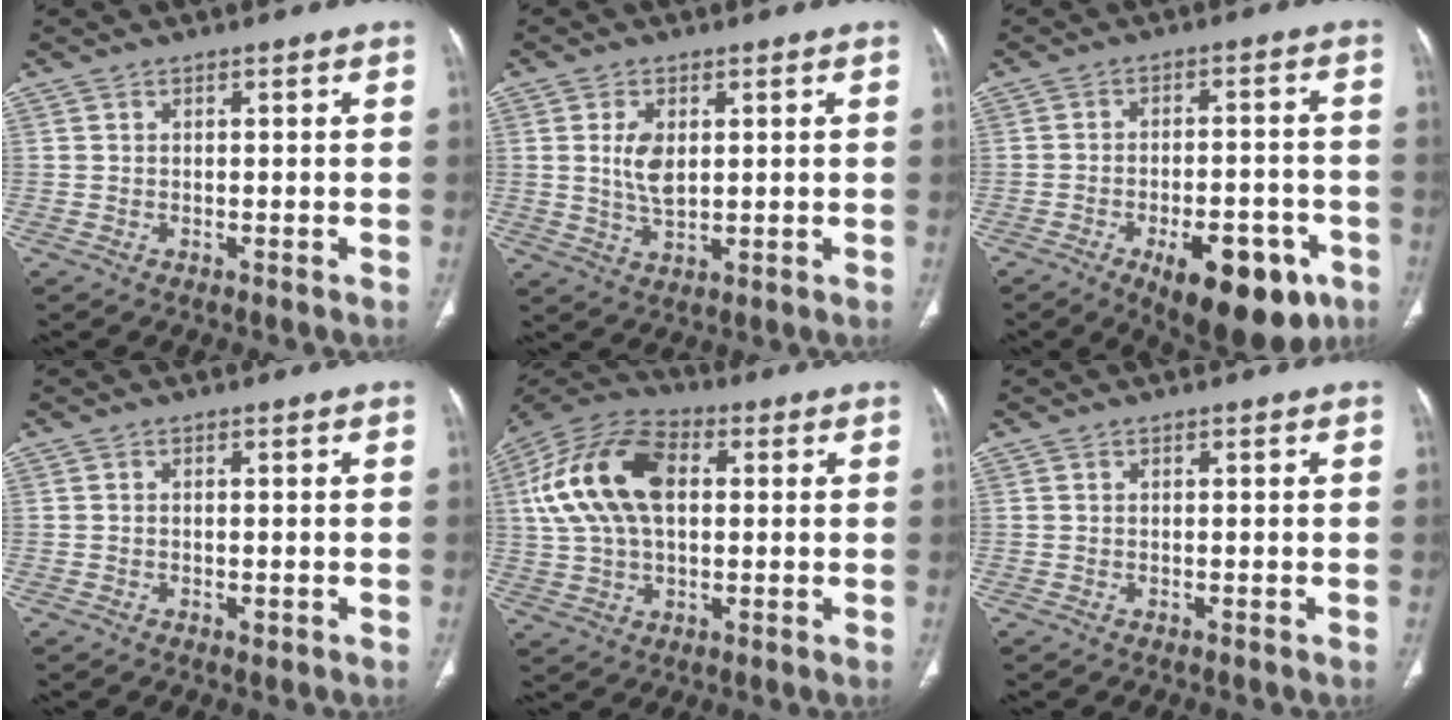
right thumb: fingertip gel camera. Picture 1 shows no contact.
{"total": 5.7, "force": [1.1, 3.1, 4.7], "torque": [-0.087, -0.010, 0.027]}
{"total": 16.4, "force": [-8.1, 7.3, 12.3], "torque": [-0.126, 0.035, -0.100]}
{"total": 0.9, "force": [-0.3, 0.5, 0.7], "torque": [-0.012, -0.001, -0.003]}
{"total": 18.0, "force": [3.3, 11.0, 13.9], "torque": [-0.267, 0.023, 0.054]}
{"total": 0.0}